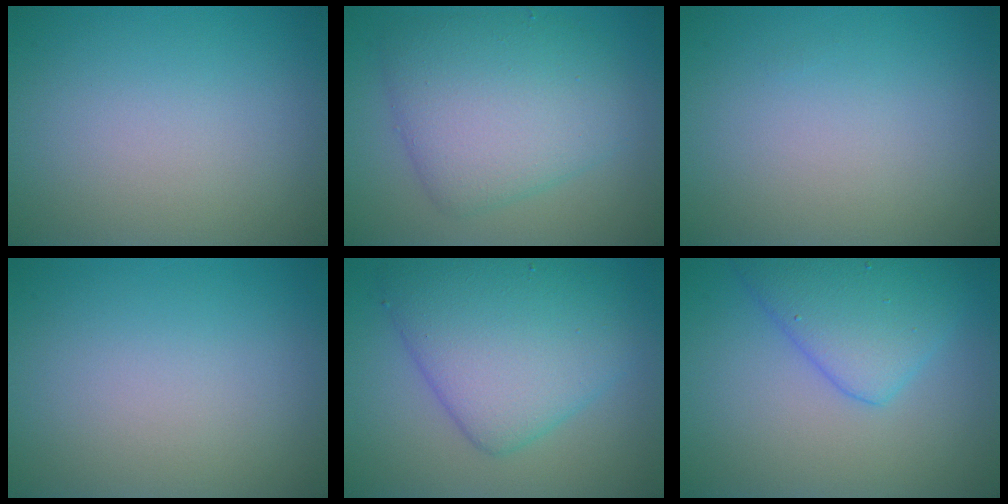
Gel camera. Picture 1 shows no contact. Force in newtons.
{"total": 6.6, "press": 6.6, "slide": 0.2}
{"total": 0.0}
{"total": 0.0}
{"total": 7.5, "press": 7.5, "slide": 0.3}
{"total": 5.2, "press": 5.2, "slide": 0.1}